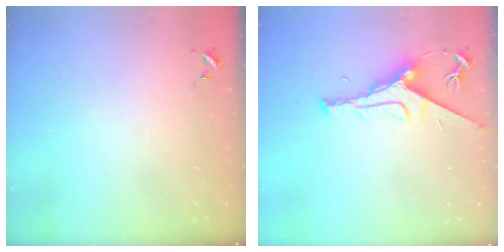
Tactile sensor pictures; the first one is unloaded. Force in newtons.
{"total": 8.4, "press": 8.3, "slide": 1.0}